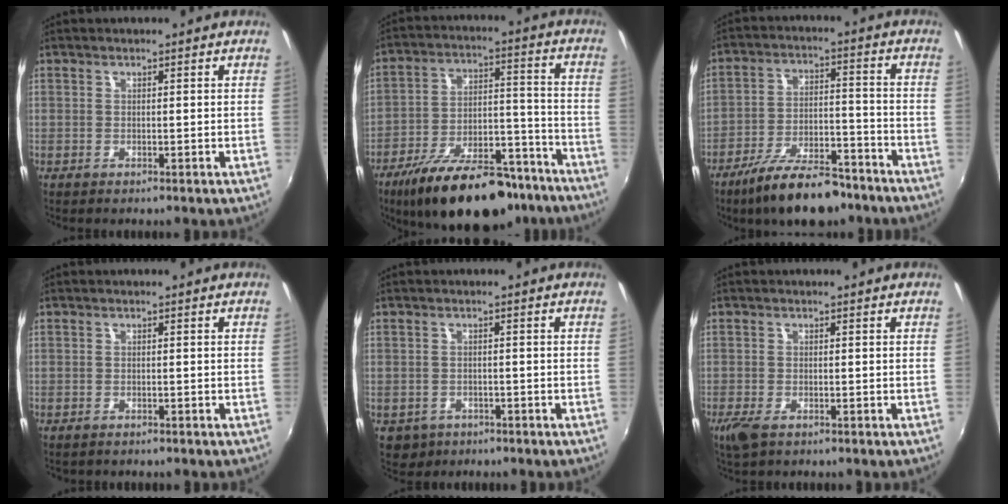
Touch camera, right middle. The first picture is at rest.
{"total": 23.7, "force": [-17.8, 9.4, 12.5], "torque": [-0.217, 0.002, -0.252]}
{"total": 15.4, "force": [-11.8, 5.0, 8.5], "torque": [-0.161, -0.008, -0.187]}
{"total": 0.8, "force": [-0.7, 0.4, 0.2], "torque": [-0.007, -0.001, -0.011]}
{"total": 4.4, "force": [-1.9, 3.7, 1.5], "torque": [-0.037, -0.005, -0.023]}
{"total": 3.5, "force": [-2.1, 1.5, 2.3], "torque": [-0.054, -0.011, -0.040]}